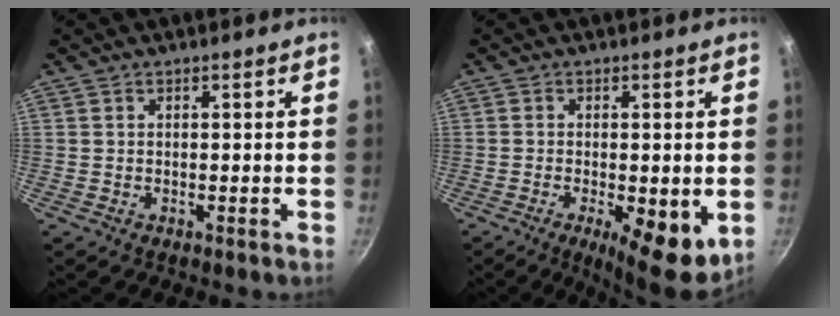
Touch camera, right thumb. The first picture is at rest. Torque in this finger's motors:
{"motor_torque": [-0.11, 0.66, -0.15, 0.04, 0.25]}